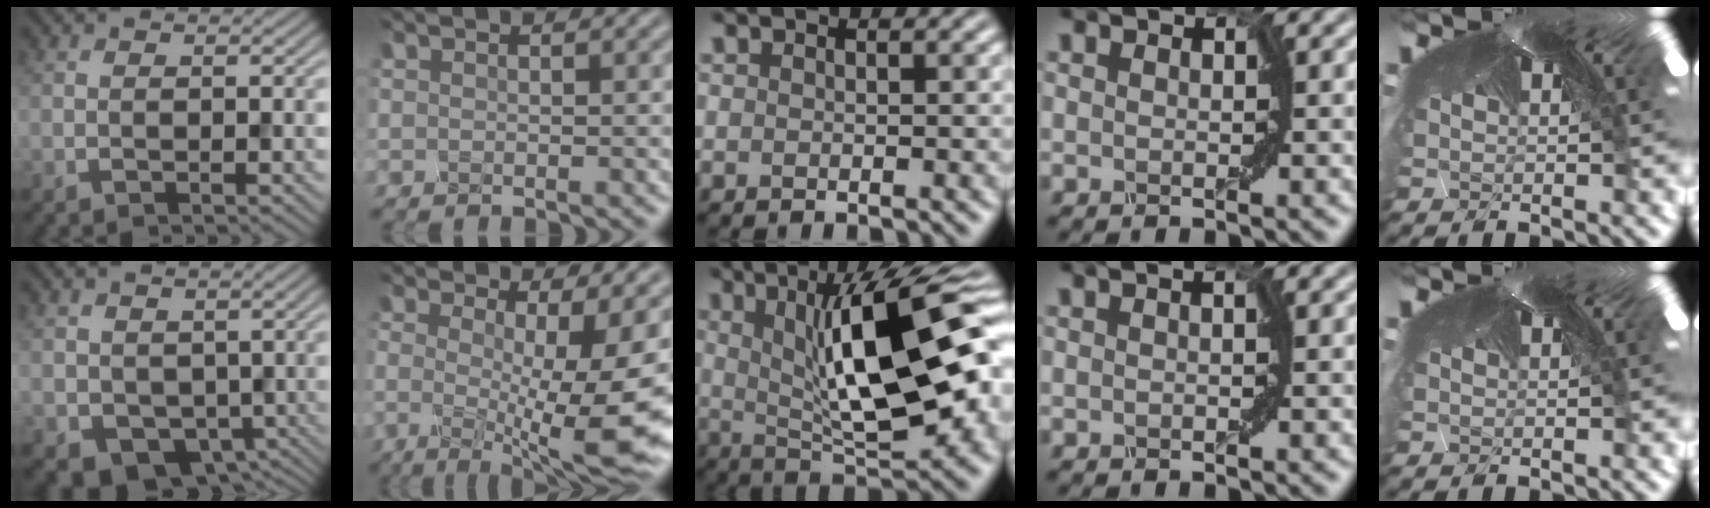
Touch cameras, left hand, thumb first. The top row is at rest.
{"thumb": {"total": 4.9, "force": [-0.8, 4.2, 2.3], "torque": [-0.050, -0.031, -0.003]}, "index": {"total": 11.9, "force": [-1.1, 2.6, 11.5], "torque": [-0.142, -0.011, -0.020]}, "middle": {"total": 14.5, "force": [2.2, 4.6, 13.5], "torque": [-0.192, 0.012, 0.028]}, "ring": {"total": 0.5, "force": [0.1, -0.5, -0.2], "torque": [0.000, 0.002, 0.006]}}